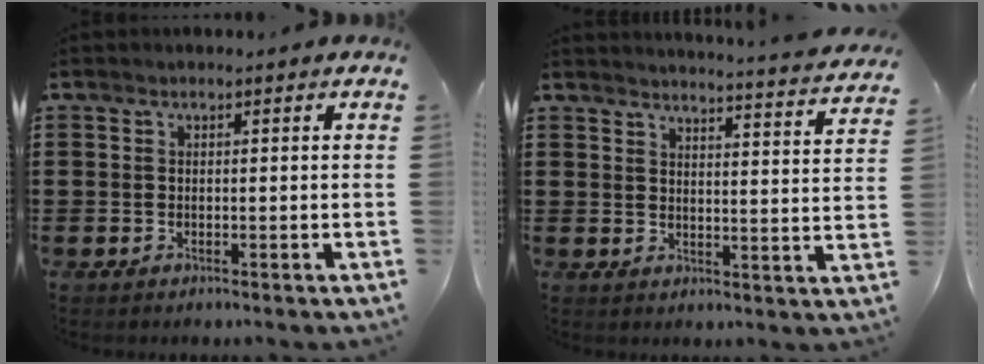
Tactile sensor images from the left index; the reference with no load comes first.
{"total": 3.4, "force": [3.3, -0.8, 0.5], "torque": [-0.017, -0.035, 0.051]}